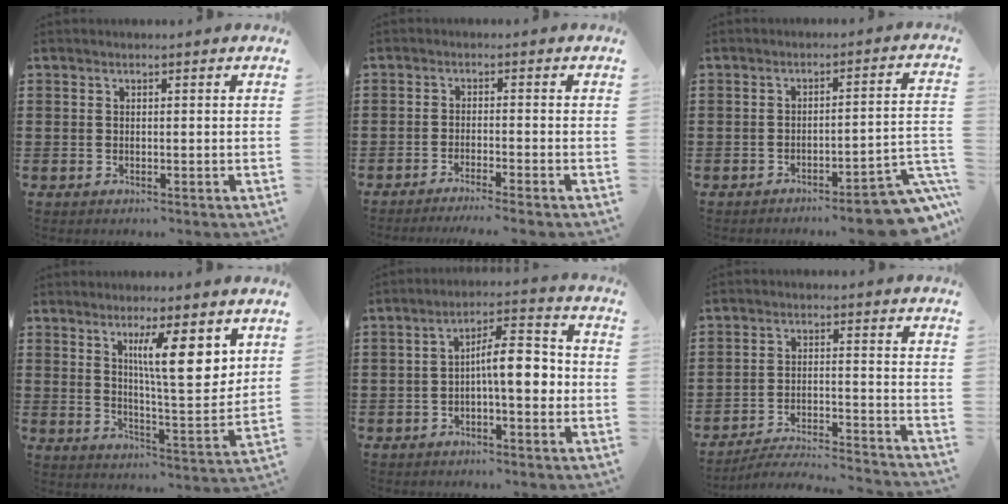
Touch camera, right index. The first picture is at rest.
{"total": 1.9, "force": [-1.8, -0.5, 0.7], "torque": [-0.012, 0.000, -0.035]}
{"total": 6.4, "force": [-5.3, 0.4, 3.6], "torque": [-0.054, -0.001, -0.097]}
{"total": 9.8, "force": [4.9, 1.9, 8.2], "torque": [-0.137, -0.026, 0.076]}
{"total": 7.5, "force": [-0.8, 2.5, 7.0], "torque": [-0.111, 0.002, -0.021]}
{"total": 4.3, "force": [-4.1, -0.2, 1.3], "torque": [-0.036, -0.013, -0.087]}